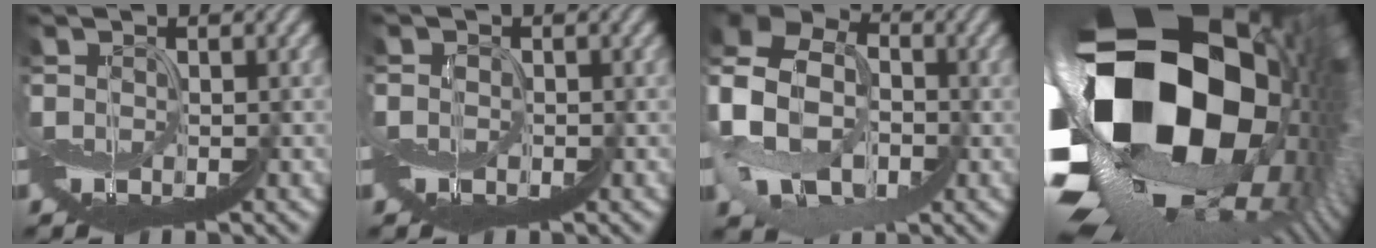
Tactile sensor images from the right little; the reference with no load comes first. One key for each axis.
{"total": 1.3, "fx": -0.4, "fy": 1.1, "fz": 0.6, "tx": 0.012, "ty": 0.003, "tz": -0.009}
{"total": 9.3, "fx": -1.4, "fy": 7.6, "fz": 5.2, "tx": -0.131, "ty": 0.002, "tz": -0.041}
{"total": 17.1, "fx": -0.9, "fy": 11.7, "fz": 12.4, "tx": -0.215, "ty": -0.040, "tz": -0.025}